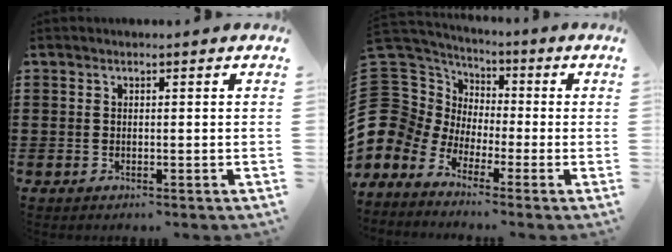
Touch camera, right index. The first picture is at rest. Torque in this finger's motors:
{"motor_torque": [-1.38, 0.77, -1.05, -0.21]}